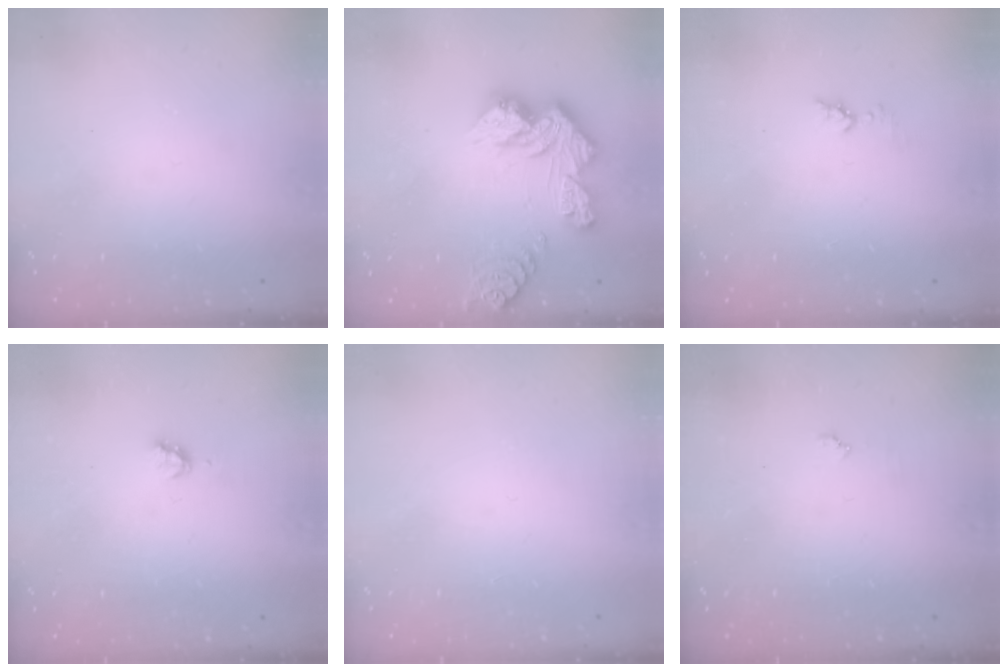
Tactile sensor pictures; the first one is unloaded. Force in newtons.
{"total": 14.2, "press": 14.1, "slide": 1.6}
{"total": 3.7, "press": 3.6, "slide": 0.4}
{"total": 2.8, "press": 2.8, "slide": 0.3}
{"total": 0.0}
{"total": 3.7, "press": 3.7, "slide": 0.4}